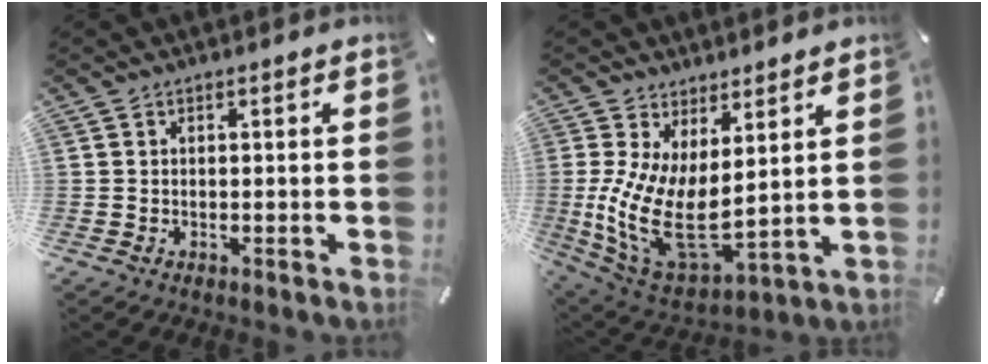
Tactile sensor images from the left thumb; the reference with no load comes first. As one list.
[{"total": 12.7, "force": [1.6, 6.5, 10.8], "torque": [-0.239, -0.045, 0.039]}]